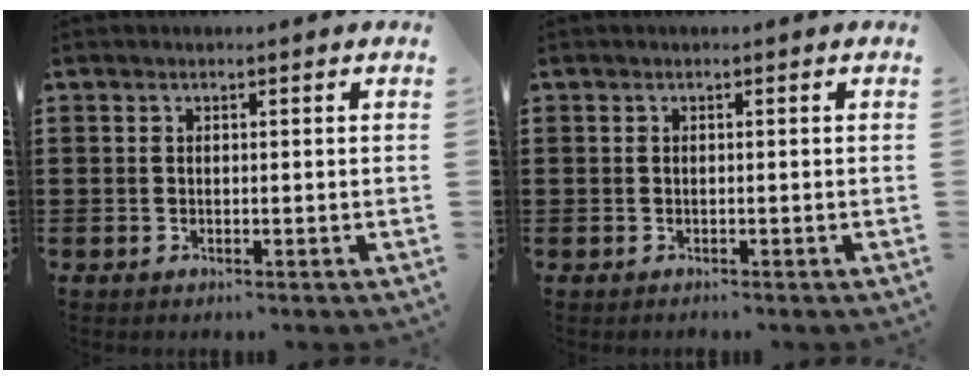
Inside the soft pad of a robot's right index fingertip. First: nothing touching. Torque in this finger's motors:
{"motor_torque": [0.46, 0.24, -0.74, -0.17]}